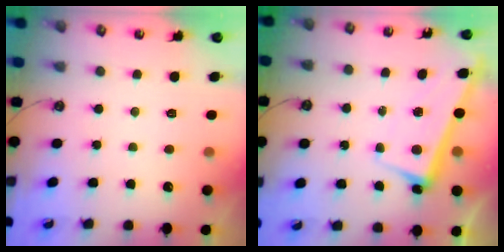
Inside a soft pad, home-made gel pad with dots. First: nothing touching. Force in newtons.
{"total": 2.7, "press": 2.5, "slide": 0.9}